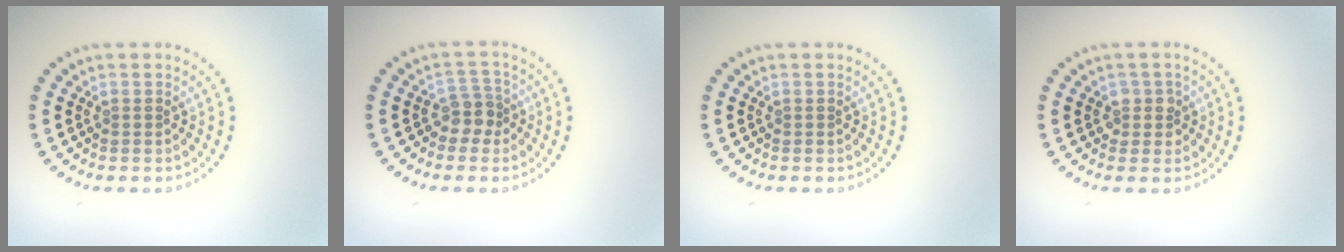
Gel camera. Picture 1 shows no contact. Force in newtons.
{"total": 2.1, "press": 1.7, "slide": 1.3}
{"total": 0.0}
{"total": 1.5, "press": 1.4, "slide": 0.7}